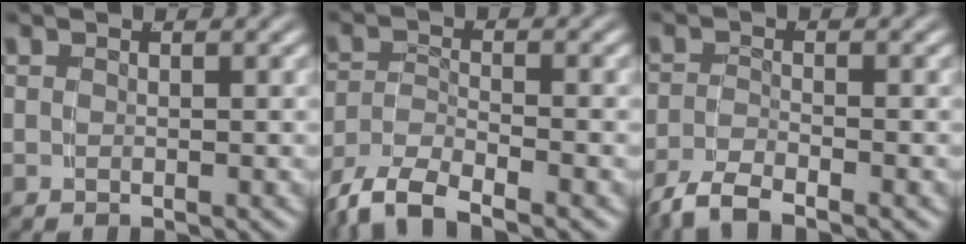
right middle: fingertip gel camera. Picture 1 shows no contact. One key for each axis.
{"total": 6.5, "fx": -4.9, "fy": 3.1, "fz": 3.0, "tx": -0.067, "ty": -0.019, "tz": -0.074}
{"total": 3.1, "fx": -2.8, "fy": 0.4, "fz": 1.5, "tx": -0.031, "ty": -0.009, "tz": -0.042}